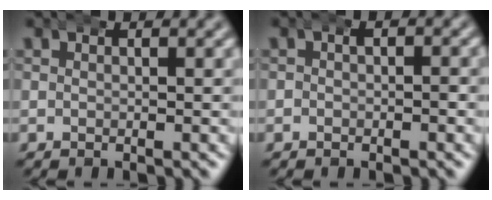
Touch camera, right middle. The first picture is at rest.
{"total": 1.2, "force": [-0.1, 1.0, 0.8], "torque": [-0.008, 0.008, -0.008]}